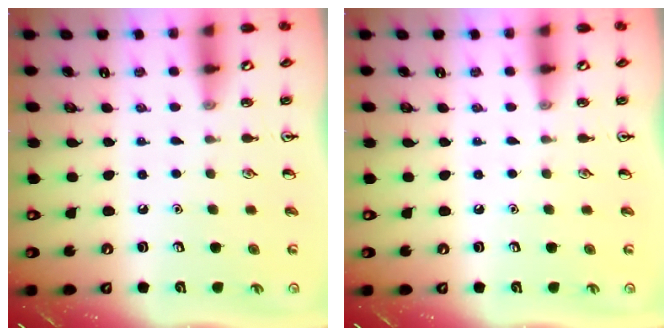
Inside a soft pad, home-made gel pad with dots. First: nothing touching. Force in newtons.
{"total": 0.0}